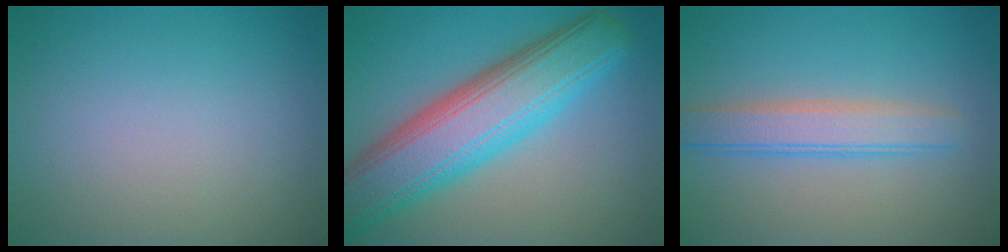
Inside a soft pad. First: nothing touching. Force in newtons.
{"total": 9.9, "press": 9.8, "slide": 0.6}
{"total": 3.6, "press": 3.6, "slide": 0.2}